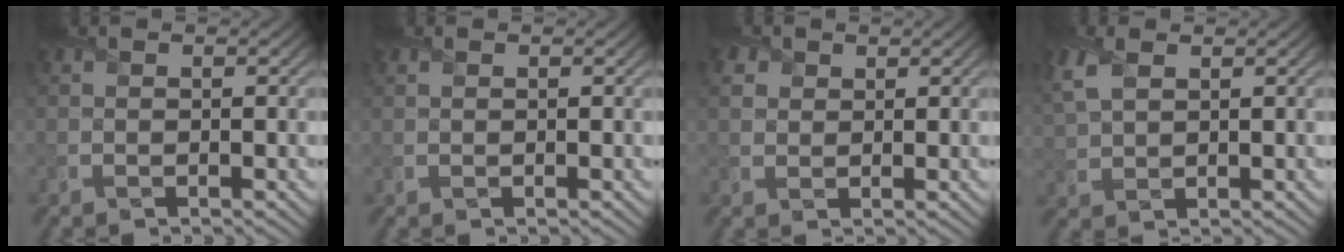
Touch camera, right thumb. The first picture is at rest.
{"total": 0.8, "force": [0.5, 0.3, 0.5], "torque": [-0.016, 0.003, 0.012]}
{"total": 2.3, "force": [1.2, 1.7, 0.9], "torque": [-0.029, 0.003, 0.022]}
{"total": 6.2, "force": [3.0, 3.4, 4.2], "torque": [-0.138, 0.016, 0.061]}